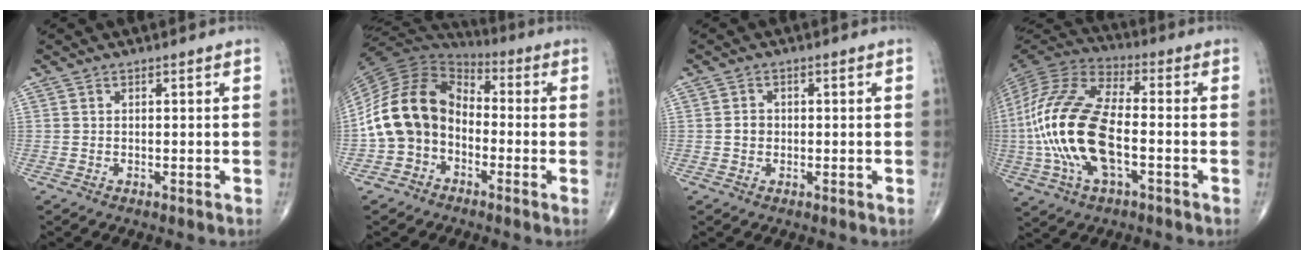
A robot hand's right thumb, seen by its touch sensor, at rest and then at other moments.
{"total": 14.8, "force": [-3.3, 11.2, 9.2], "torque": [-0.162, 0.053, -0.078]}
{"total": 1.8, "force": [-0.2, 1.5, 0.9], "torque": [-0.007, 0.005, -0.004]}
{"total": 21.4, "force": [-3.5, 9.9, 18.7], "torque": [-0.415, 0.019, -0.065]}